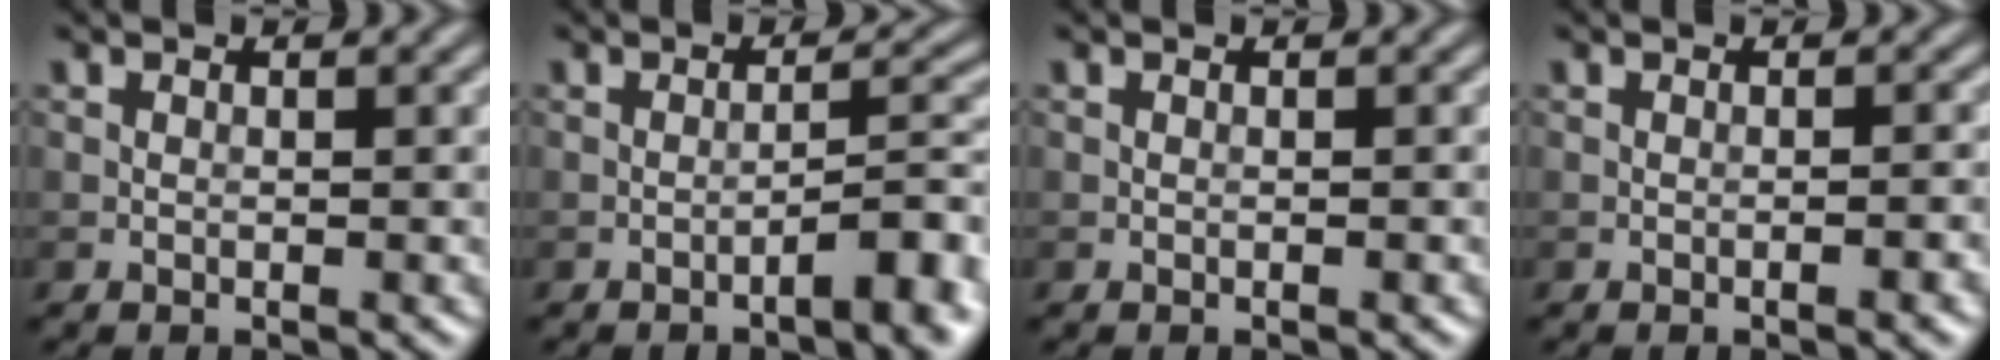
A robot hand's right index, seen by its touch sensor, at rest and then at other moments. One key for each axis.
{"total": 3.9, "fx": -2.2, "fy": 0.6, "fz": 3.2, "tx": -0.042, "ty": 0.019, "tz": -0.038}
{"total": 0.0}
{"total": 1.5, "fx": -0.6, "fy": 0.3, "fz": 1.4, "tx": -0.016, "ty": 0.002, "tz": -0.011}